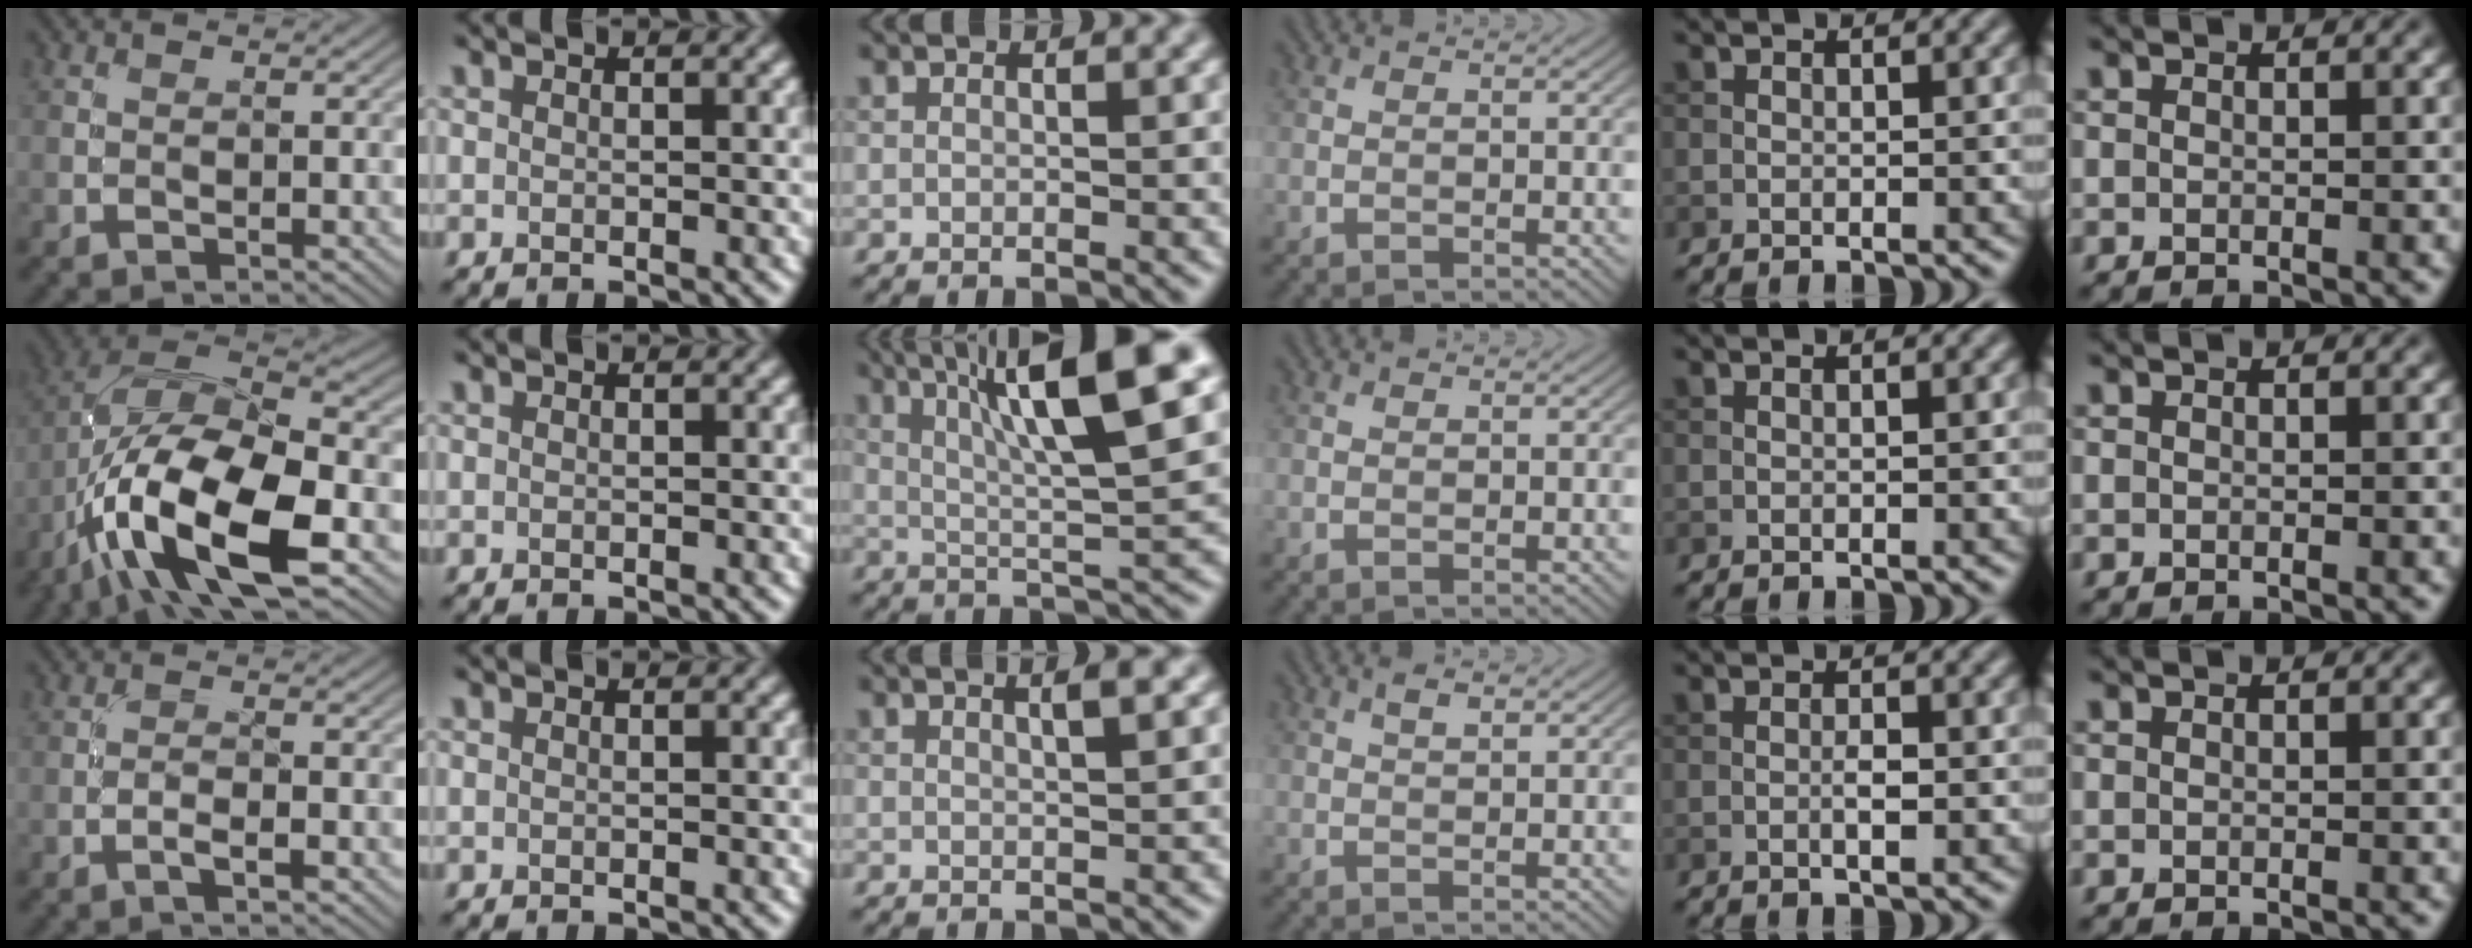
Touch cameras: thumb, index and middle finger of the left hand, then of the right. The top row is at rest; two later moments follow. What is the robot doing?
{"motion": "unscrew", "object": "medicine bottle"}